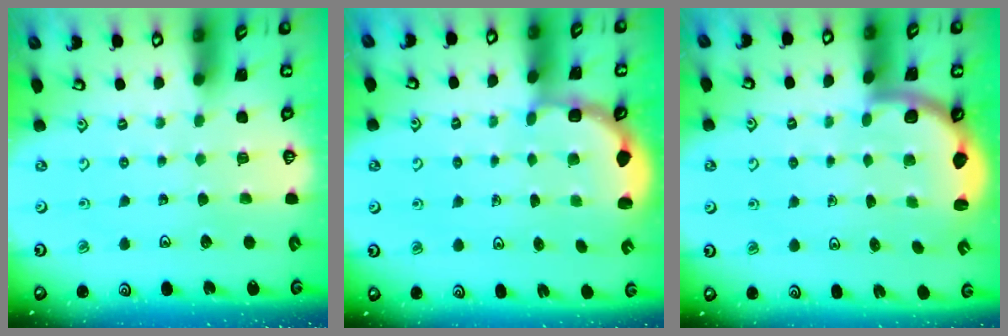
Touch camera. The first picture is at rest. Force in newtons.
{"total": 3.1, "press": 2.5, "slide": 1.9}
{"total": 2.4, "press": 2.3, "slide": 0.6}